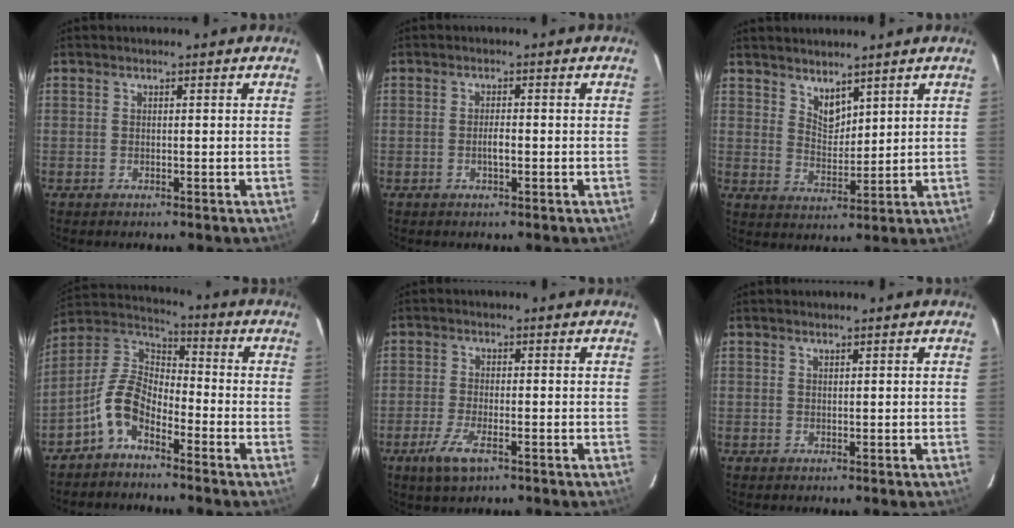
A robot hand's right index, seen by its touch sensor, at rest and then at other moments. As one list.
[{"total": 1.9, "force": [-0.6, 0.5, 1.7], "torque": [-0.031, -0.001, -0.011]}, {"total": 4.7, "force": [3.9, 1.9, 1.7], "torque": [-0.024, -0.005, 0.074]}, {"total": 9.1, "force": [-5.3, 4.6, 5.8], "torque": [-0.126, 0.021, -0.115]}, {"total": 5.6, "force": [-3.2, 1.7, 4.2], "torque": [-0.105, -0.012, -0.061]}, {"total": 0.0}]